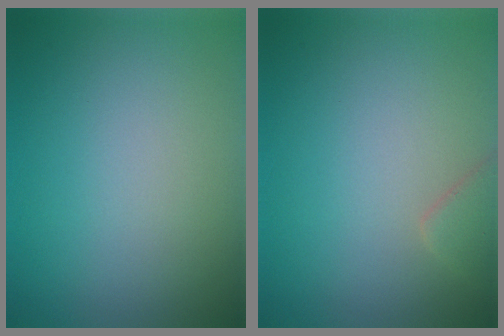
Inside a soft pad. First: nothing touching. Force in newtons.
{"total": 1.4, "press": 1.4, "slide": 0.1}